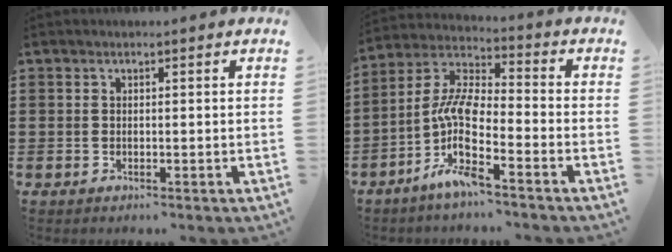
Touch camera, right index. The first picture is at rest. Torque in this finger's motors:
{"motor_torque": [1.09, 1.05, 0.85, 0.21]}